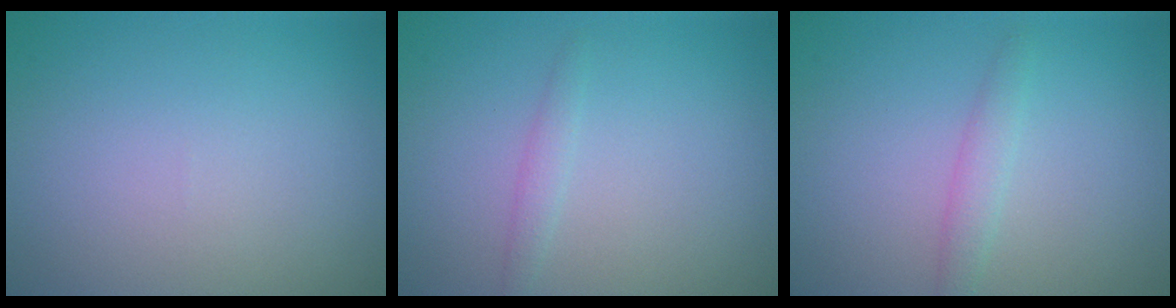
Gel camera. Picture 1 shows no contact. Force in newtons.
{"total": 0.9, "press": 0.9, "slide": 0.1}
{"total": 1.5, "press": 1.5, "slide": 0.0}